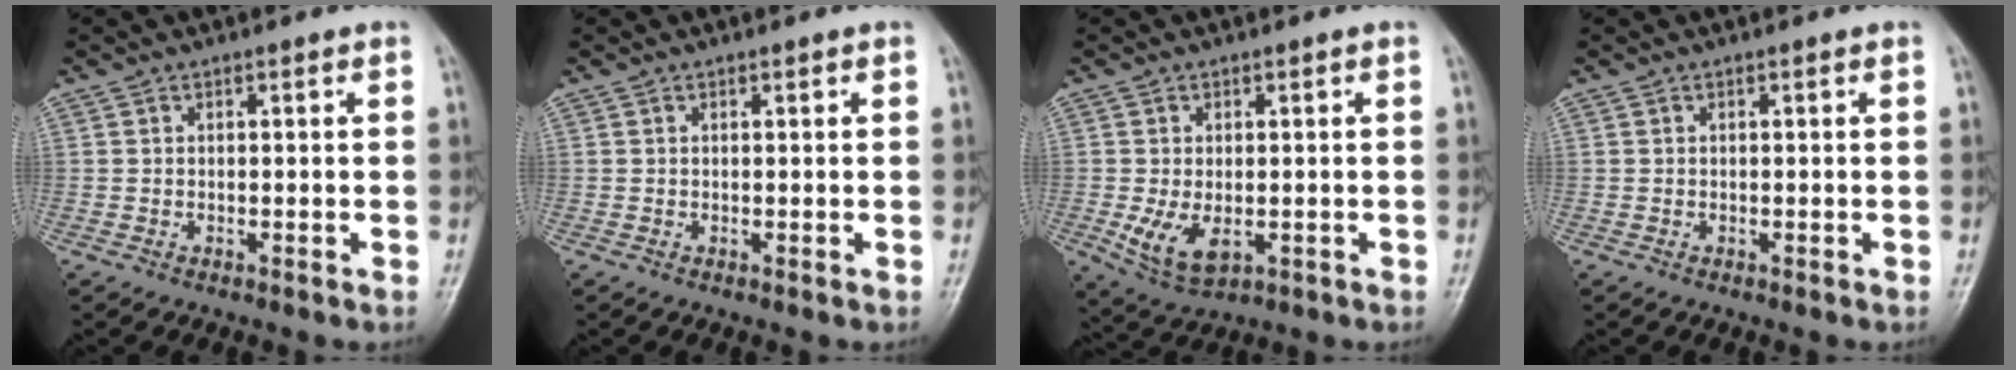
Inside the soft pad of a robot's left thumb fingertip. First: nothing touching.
{"total": 0.0}
{"total": 6.6, "force": [-1.2, 3.9, 5.3], "torque": [-0.099, -0.014, -0.012]}
{"total": 0.0}